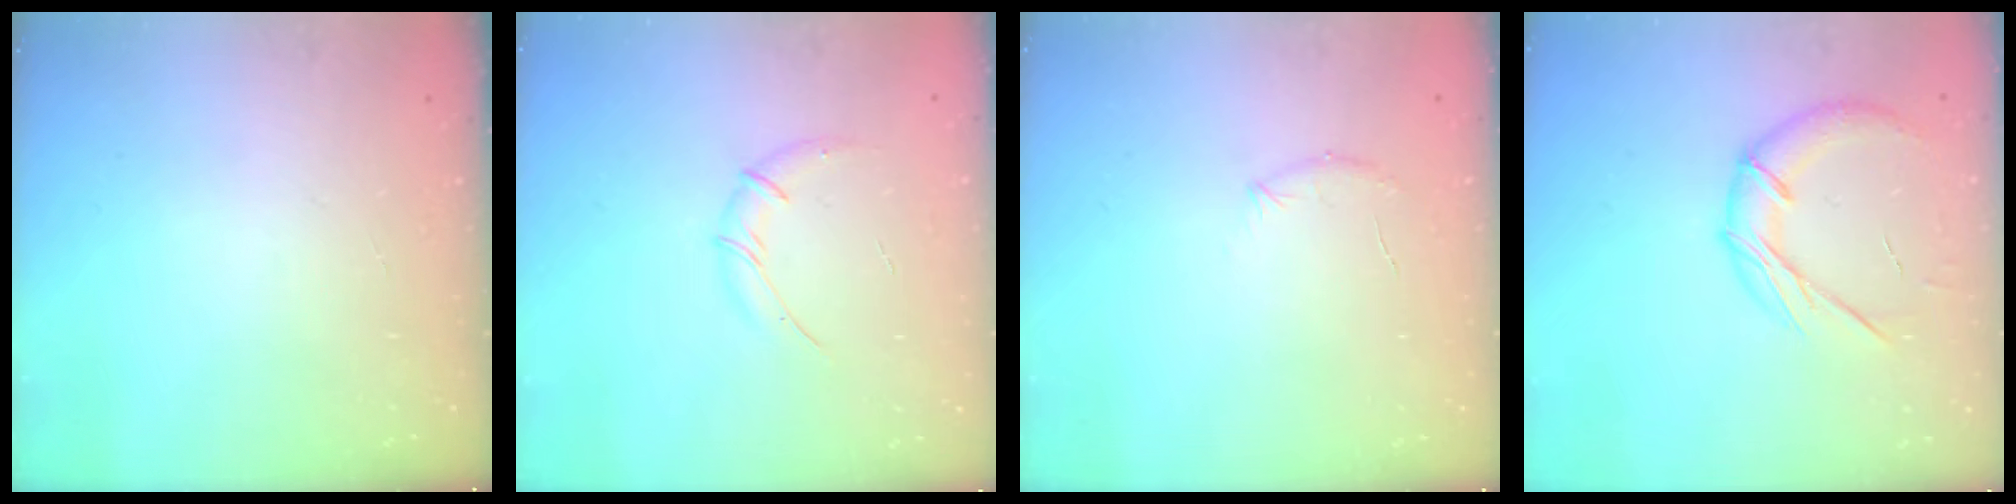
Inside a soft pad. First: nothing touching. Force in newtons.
{"total": 7.9, "press": 7.8, "slide": 1.2}
{"total": 6.2, "press": 6.0, "slide": 1.5}
{"total": 11.8, "press": 11.8, "slide": 0.8}